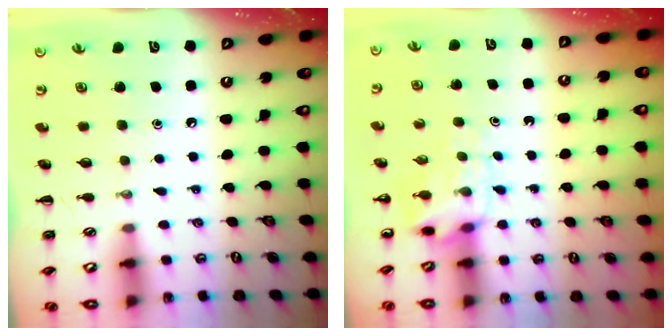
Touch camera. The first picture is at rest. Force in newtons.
{"total": 5.2, "press": 5.2, "slide": 0.6}